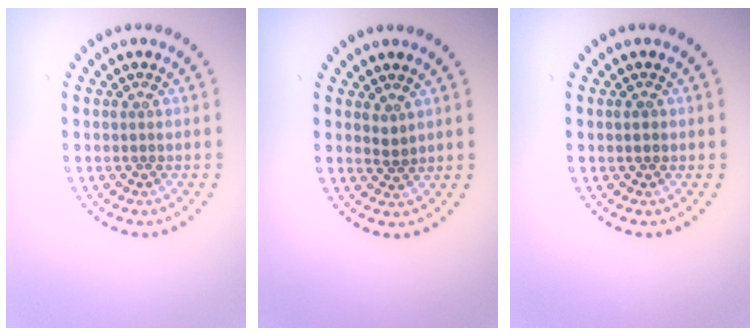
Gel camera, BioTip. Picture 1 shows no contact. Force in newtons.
{"total": 0.9, "press": 0.8, "slide": 0.5}
{"total": 0.7, "press": 0.7, "slide": 0.1}